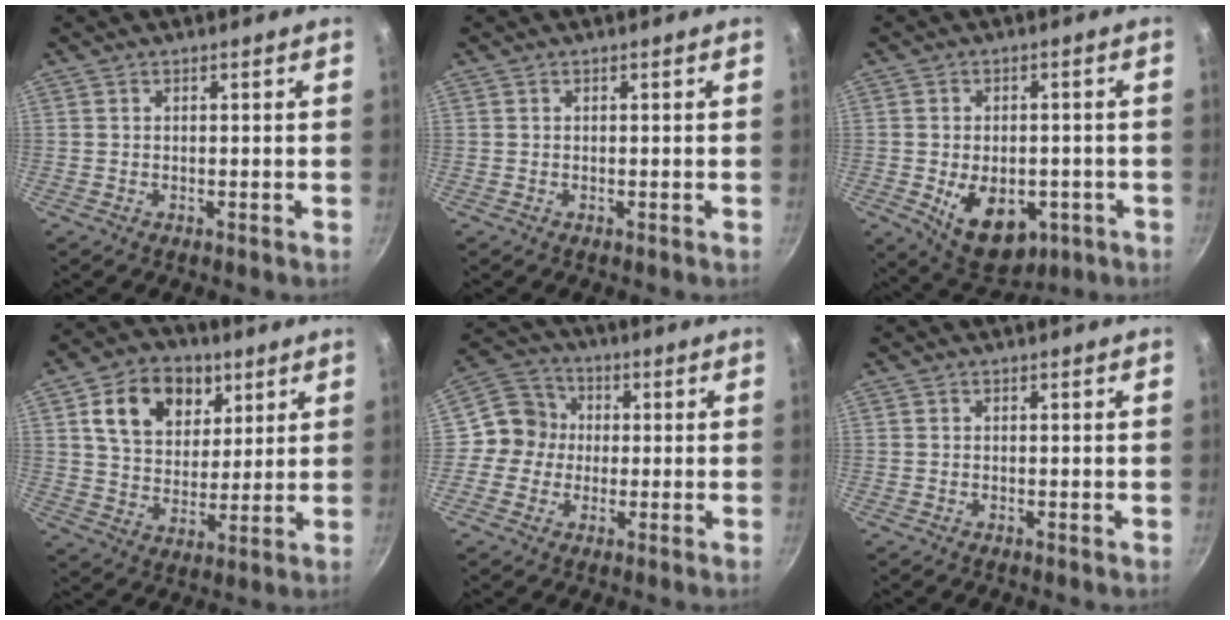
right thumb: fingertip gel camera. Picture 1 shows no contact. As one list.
[{"total": 0.0}, {"total": 12.4, "force": [-3.5, 8.1, 8.7], "torque": [-0.099, 0.001, -0.031]}, {"total": 15.2, "force": [6.2, 11.1, 8.4], "torque": [-0.107, -0.014, 0.099]}, {"total": 8.0, "force": [-0.2, 7.7, 2.2], "torque": [0.002, 0.022, -0.027]}, {"total": 0.0}]